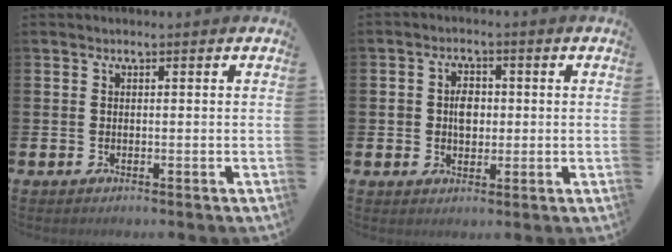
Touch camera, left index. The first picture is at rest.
{"total": 3.5, "force": [0.3, 2.7, 2.3], "torque": [-0.020, 0.001, -0.005]}